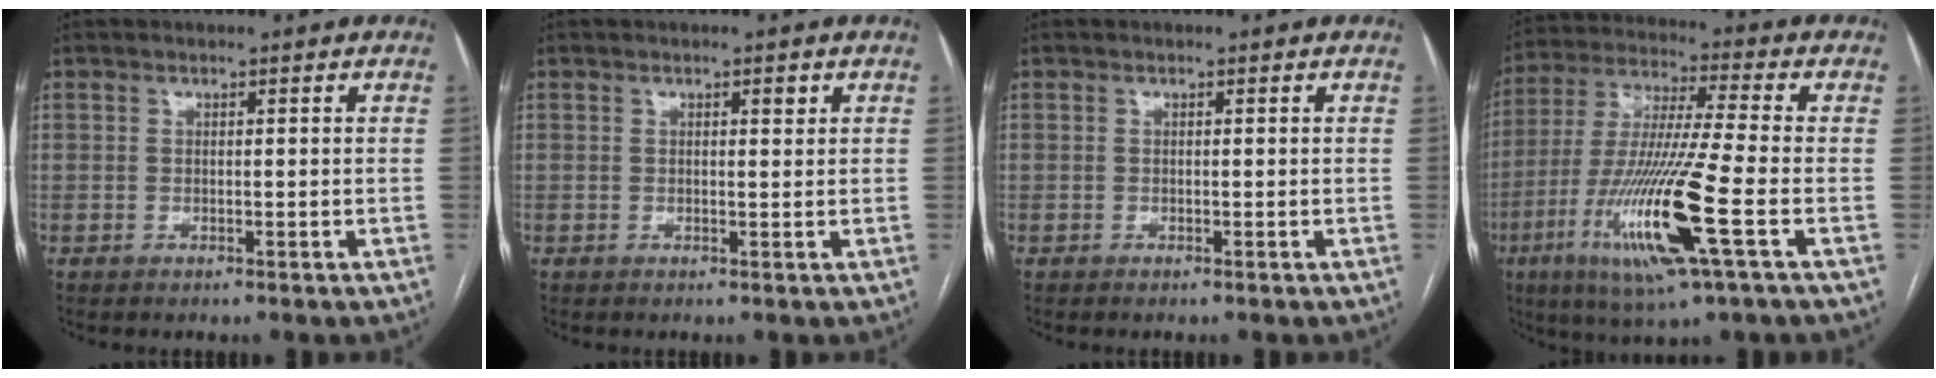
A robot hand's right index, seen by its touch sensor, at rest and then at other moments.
{"total": 1.0, "force": [0.5, 0.3, 0.8], "torque": [-0.012, 0.001, 0.006]}
{"total": 0.0}
{"total": 17.4, "force": [-6.0, 0.1, 16.3], "torque": [-0.340, -0.028, -0.114]}